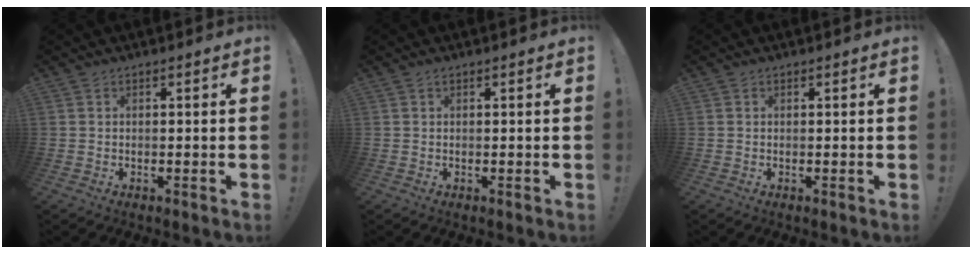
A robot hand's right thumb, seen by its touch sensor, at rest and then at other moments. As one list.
[{"total": 0.0}, {"total": 0.0}]